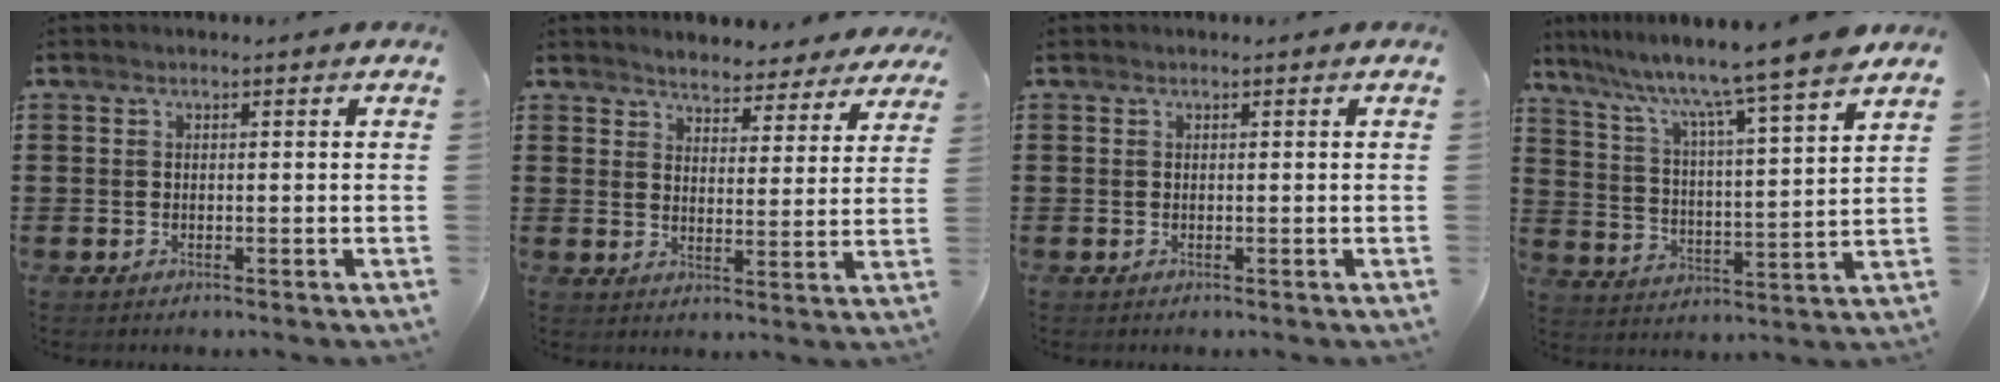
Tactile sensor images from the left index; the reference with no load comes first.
{"total": 3.7, "force": [3.7, 0.5, 0.0], "torque": [-0.020, -0.016, 0.064]}
{"total": 0.0}
{"total": 8.7, "force": [7.3, -1.5, 4.5], "torque": [-0.117, -0.058, 0.113]}